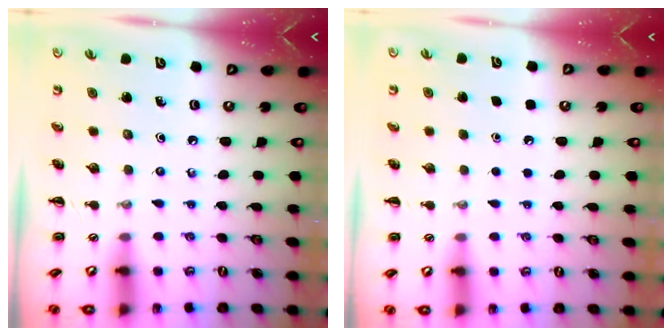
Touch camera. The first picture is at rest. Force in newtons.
{"total": 1.7, "press": 1.7, "slide": 0.1}